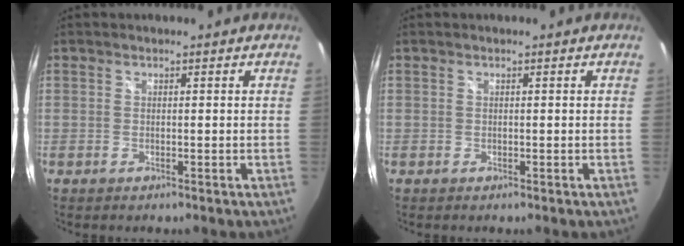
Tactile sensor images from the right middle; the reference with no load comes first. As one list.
[{"total": 0.0}]